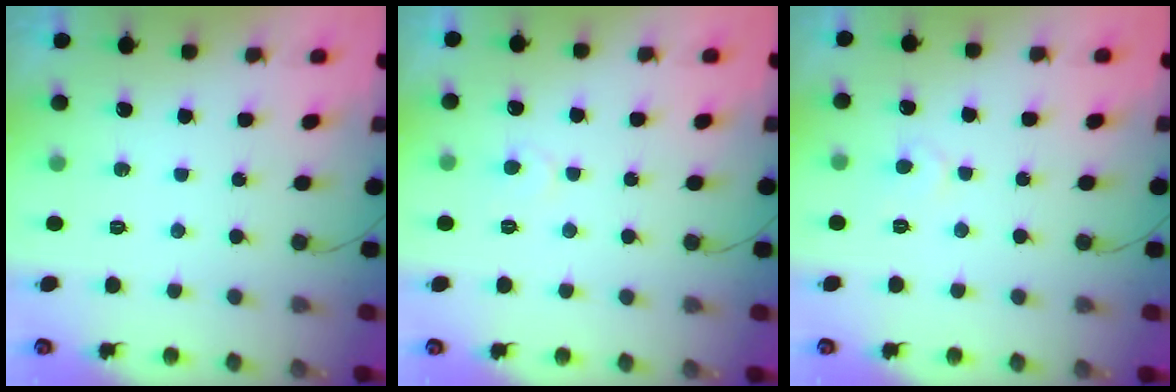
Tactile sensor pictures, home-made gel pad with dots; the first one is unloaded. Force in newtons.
{"total": 4.0, "press": 4.0, "slide": 0.4}
{"total": 5.1, "press": 5.1, "slide": 0.5}